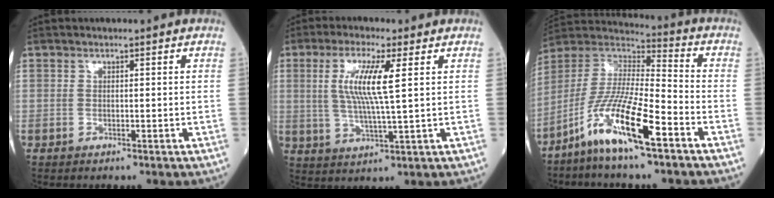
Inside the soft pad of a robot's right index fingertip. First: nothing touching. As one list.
[{"total": 8.2, "force": [2.1, 0.2, 8.0], "torque": [-0.165, 0.000, 0.040]}, {"total": 13.5, "force": [-7.6, 1.0, 11.1], "torque": [-0.224, -0.017, -0.152]}]